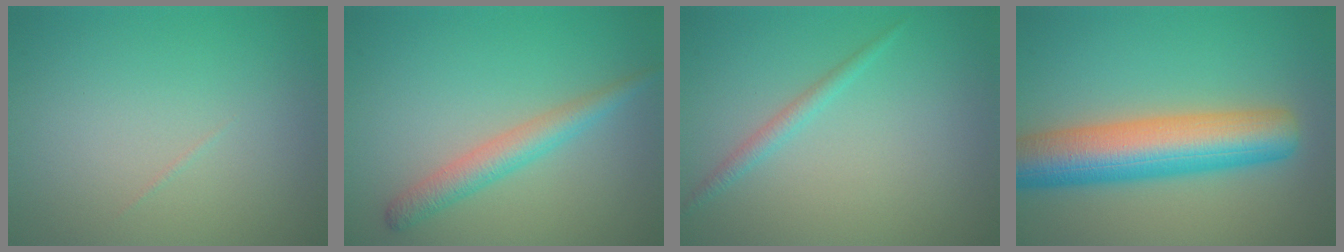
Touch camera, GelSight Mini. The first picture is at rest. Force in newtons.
{"total": 2.8, "press": 2.8, "slide": 0.0}
{"total": 1.3, "press": 1.3, "slide": 0.1}
{"total": 8.9, "press": 8.9, "slide": 0.3}